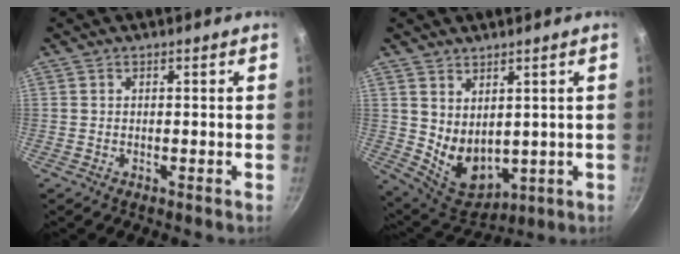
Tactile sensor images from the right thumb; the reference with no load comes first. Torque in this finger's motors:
{"motor_torque": [-0.29, 0.98, 0.40, 0.86, 0.03]}